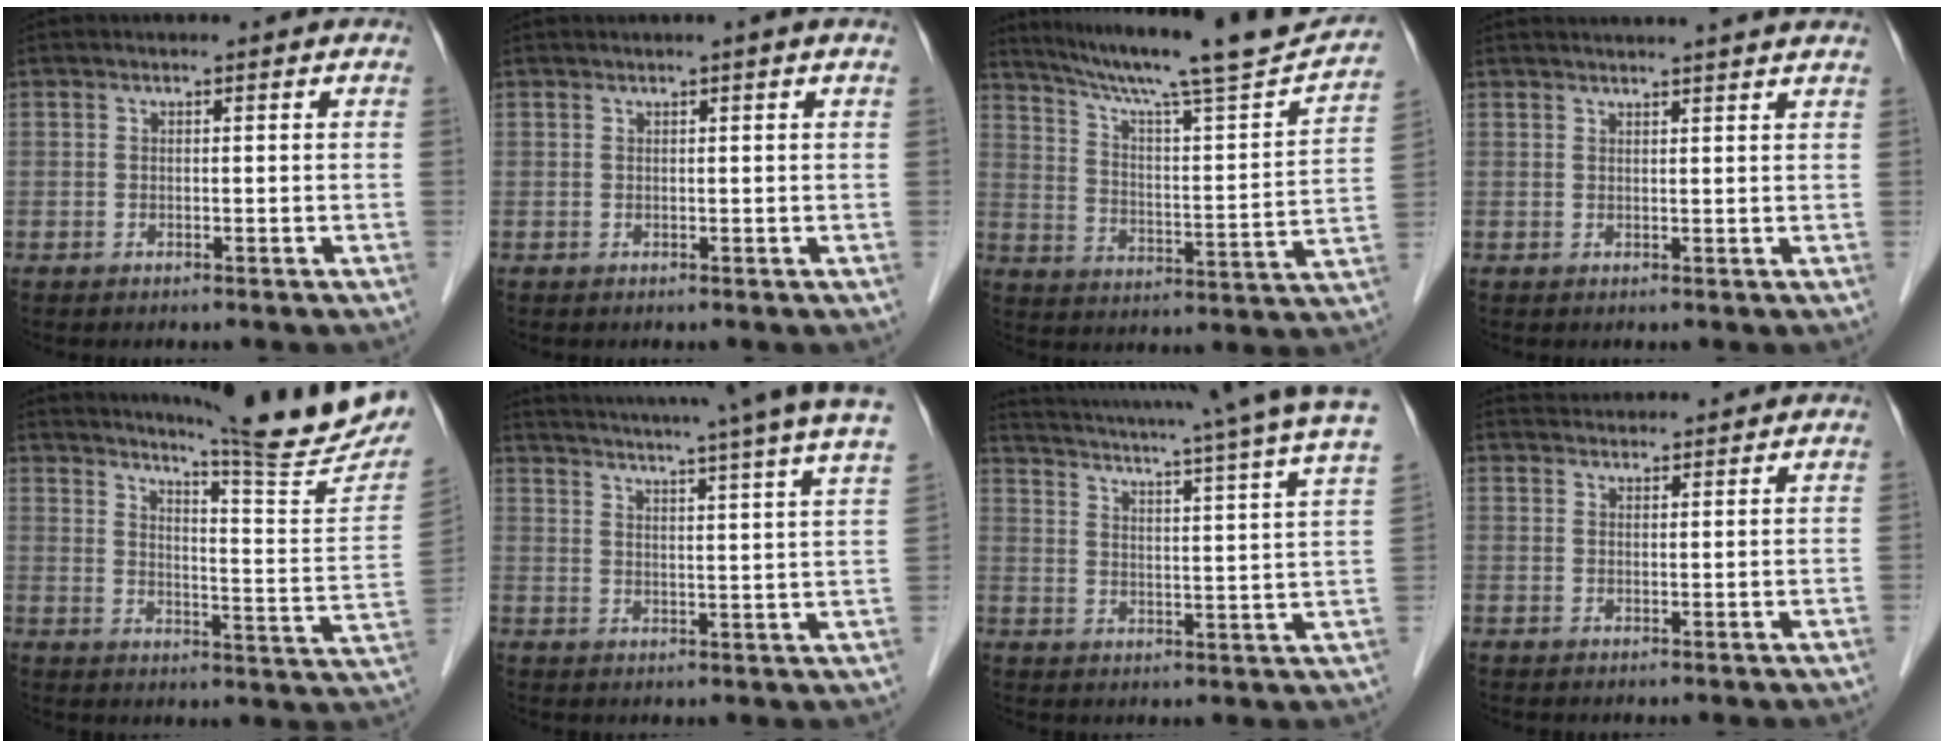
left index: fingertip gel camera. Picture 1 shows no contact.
{"total": 0.7, "force": [0.4, -0.3, 0.5], "torque": [-0.016, -0.004, 0.012]}
{"total": 21.6, "force": [19.3, 0.1, 9.7], "torque": [-0.161, -0.026, 0.276]}
{"total": 9.6, "force": [8.9, -0.6, 3.5], "torque": [-0.046, 0.022, 0.094]}
{"total": 19.0, "force": [17.3, -1.4, 7.8], "torque": [-0.119, -0.101, 0.214]}
{"total": 27.3, "force": [24.6, -1.0, 11.9], "torque": [-0.193, -0.049, 0.301]}
{"total": 22.6, "force": [18.2, -0.3, 13.4], "torque": [-0.218, -0.035, 0.222]}
{"total": 5.9, "force": [5.9, 0.5, 0.8], "torque": [-0.016, 0.035, 0.081]}